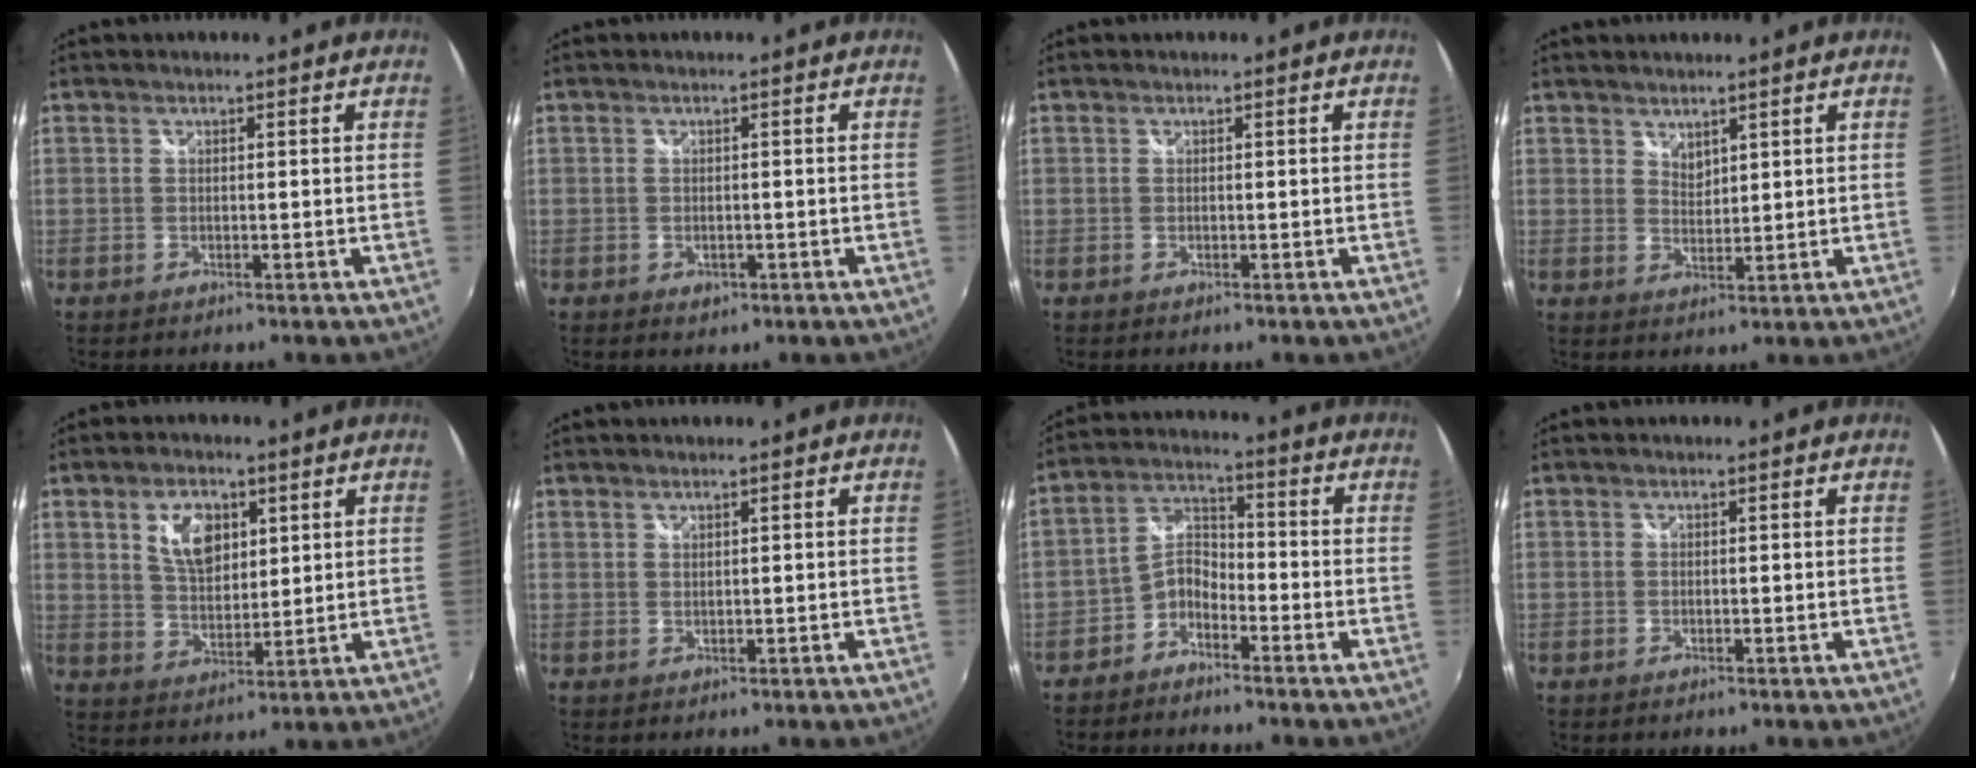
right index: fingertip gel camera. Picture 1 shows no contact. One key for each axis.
{"total": 1.8, "fx": -0.6, "fy": 1.4, "fz": 0.9, "tx": -0.016, "ty": -0.004, "tz": -0.008}
{"total": 0.0}
{"total": 3.3, "fx": 2.0, "fy": 2.4, "fz": 1.1, "tx": -0.010, "ty": 0.000, "tz": 0.036}
{"total": 8.2, "fx": 3.4, "fy": 4.7, "fz": 5.8, "tx": -0.103, "ty": 0.008, "tz": 0.065}
{"total": 0.7, "fx": 0.7, "fy": 0.1, "fz": 0.2, "tx": -0.002, "ty": 0.001, "tz": 0.014}
{"total": 5.0, "fx": -3.6, "fy": 2.7, "fz": 2.2, "tx": -0.051, "ty": 0.019, "tz": -0.077}
{"total": 0.0}